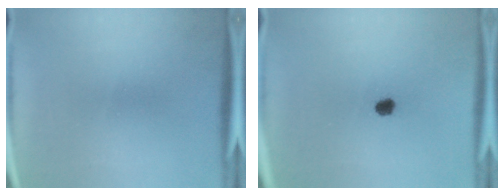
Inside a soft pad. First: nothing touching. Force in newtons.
{"total": 2.1}